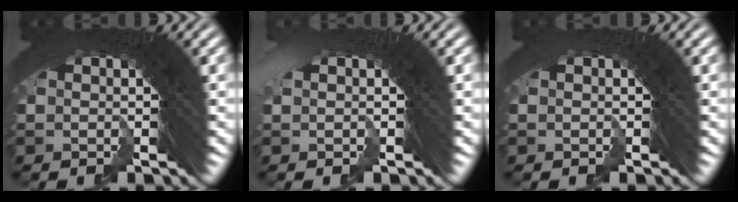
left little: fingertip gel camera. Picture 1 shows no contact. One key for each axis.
{"total": 4.1, "fx": 0.0, "fy": -2.9, "fz": -2.9, "tx": 0.042, "ty": -0.002, "tz": 0.004}
{"total": 0.9, "fx": -0.3, "fy": -0.4, "fz": -0.7, "tx": 0.011, "ty": -0.002, "tz": -0.004}